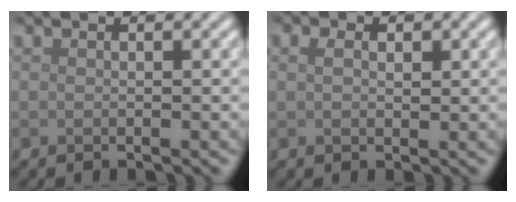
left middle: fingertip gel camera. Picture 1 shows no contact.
{"total": 2.7, "force": [1.1, 1.7, 1.7], "torque": [-0.027, 0.009, 0.006]}